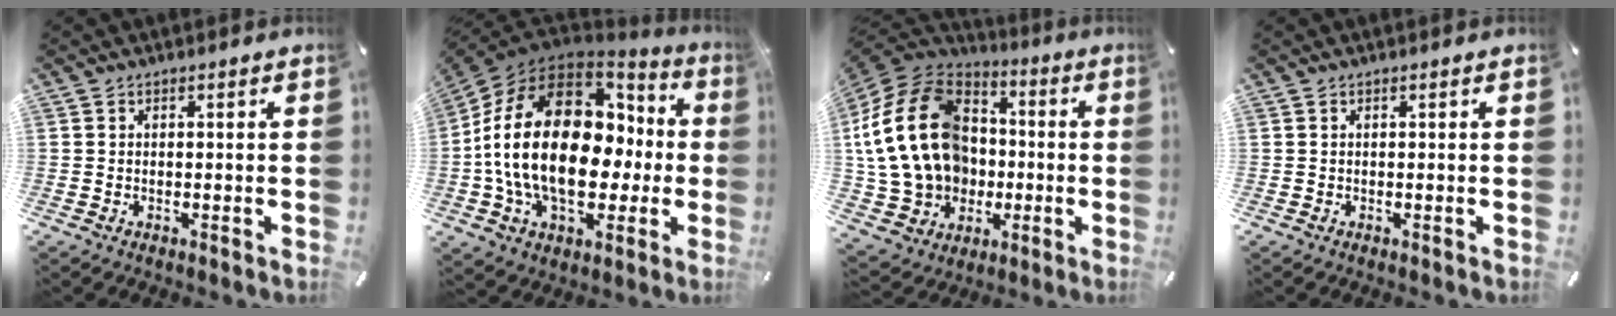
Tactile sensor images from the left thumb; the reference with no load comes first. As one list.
[{"total": 26.6, "force": [-0.1, 17.0, 20.4], "torque": [-0.412, 0.005, 0.006]}, {"total": 23.3, "force": [0.2, 18.9, 13.7], "torque": [-0.287, 0.009, 0.019]}, {"total": 0.0}]